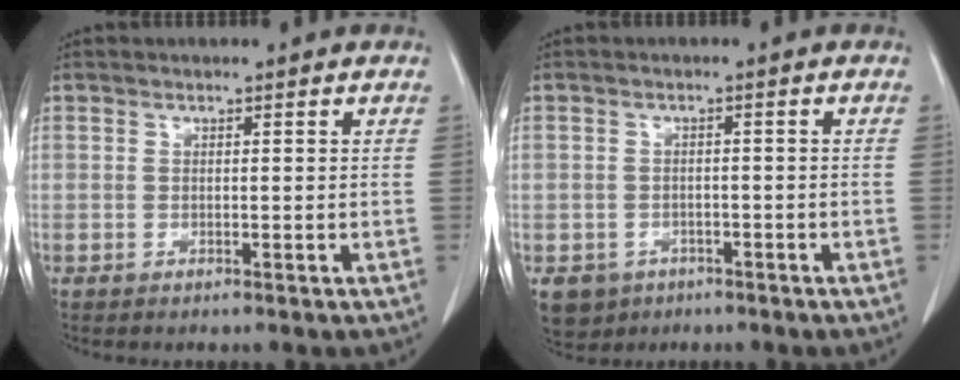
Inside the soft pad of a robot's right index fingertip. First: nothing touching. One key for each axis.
{"total": 7.0, "fx": -3.7, "fy": 5.6, "fz": 1.8, "tx": -0.036, "ty": 0.006, "tz": -0.048}